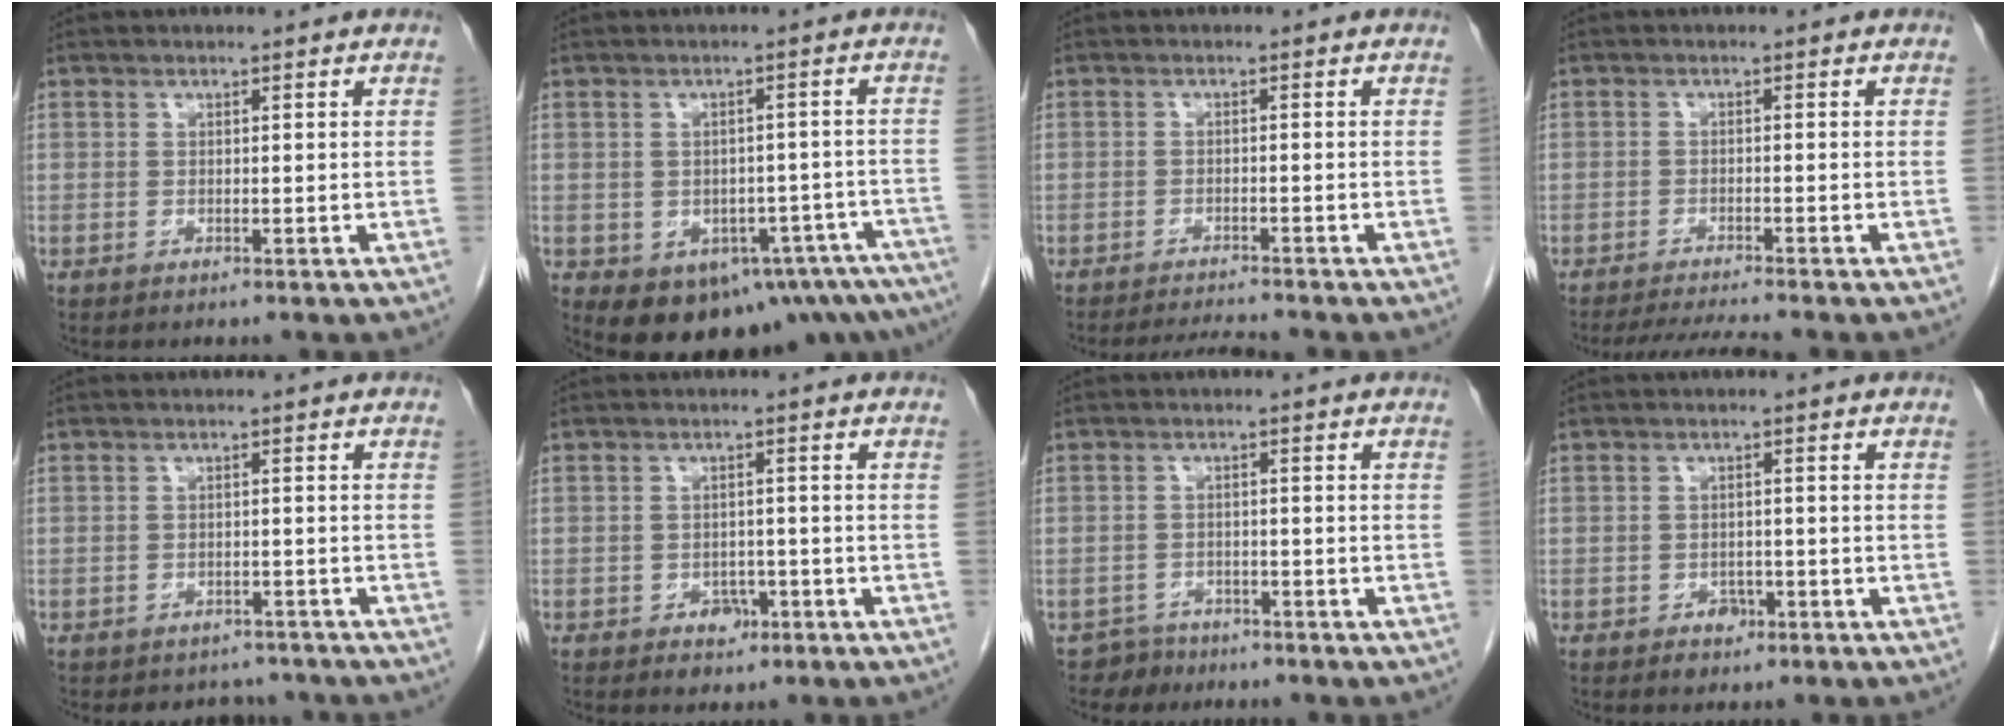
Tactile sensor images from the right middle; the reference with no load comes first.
{"total": 14.9, "force": [-10.1, 7.8, 7.7], "torque": [-0.074, 0.015, -0.110]}
{"total": 3.5, "force": [-3.4, -0.7, 0.6], "torque": [-0.016, -0.017, -0.053]}
{"total": 4.6, "force": [-4.1, -1.1, 1.6], "torque": [-0.030, -0.019, -0.070]}
{"total": 4.3, "force": [-3.8, 2.0, 0.0], "torque": [0.000, 0.008, -0.046]}
{"total": 3.0, "force": [-1.6, 2.2, 1.3], "torque": [-0.011, 0.006, -0.016]}
{"total": 3.4, "force": [-2.6, 2.1, -0.6], "torque": [0.008, 0.008, -0.040]}
{"total": 2.3, "force": [-1.3, 1.6, 0.9], "torque": [-0.010, 0.005, -0.013]}